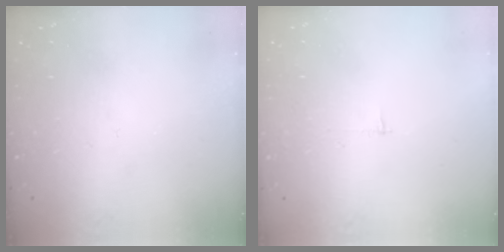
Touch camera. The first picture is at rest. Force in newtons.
{"total": 2.5, "press": 2.5, "slide": 0.2}